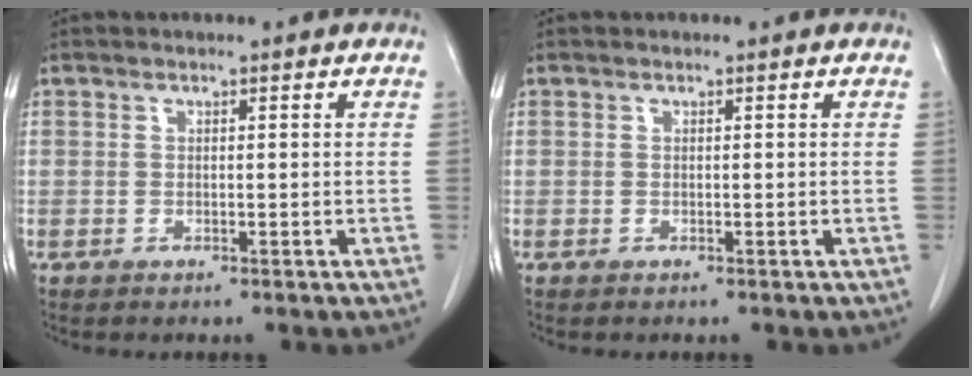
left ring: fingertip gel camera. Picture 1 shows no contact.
{"total": 0.0}